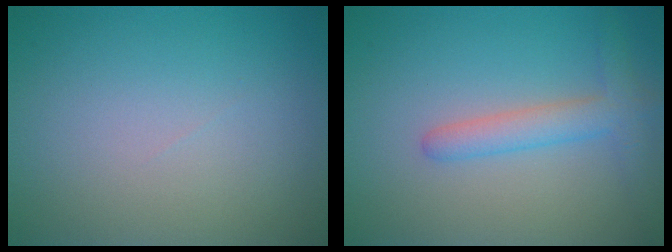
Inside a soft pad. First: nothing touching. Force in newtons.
{"total": 3.0, "press": 3.0, "slide": 0.2}